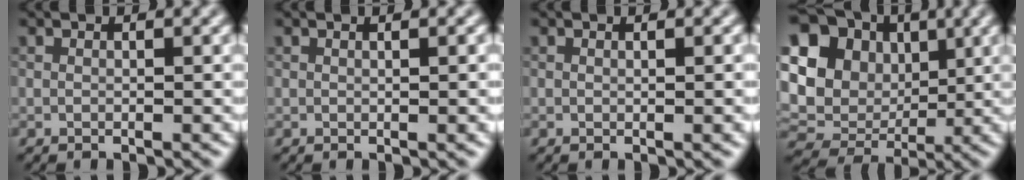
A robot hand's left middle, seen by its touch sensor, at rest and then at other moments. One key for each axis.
{"total": 1.7, "fx": 0.5, "fy": 0.8, "fz": 1.5, "tx": -0.006, "ty": 0.008, "tz": -0.008}
{"total": 1.6, "fx": 0.3, "fy": 0.6, "fz": 1.4, "tx": -0.009, "ty": 0.007, "tz": -0.006}
{"total": 14.4, "fx": 3.5, "fy": 12.0, "fz": 7.2, "tx": -0.175, "ty": 0.041, "tz": 0.066}